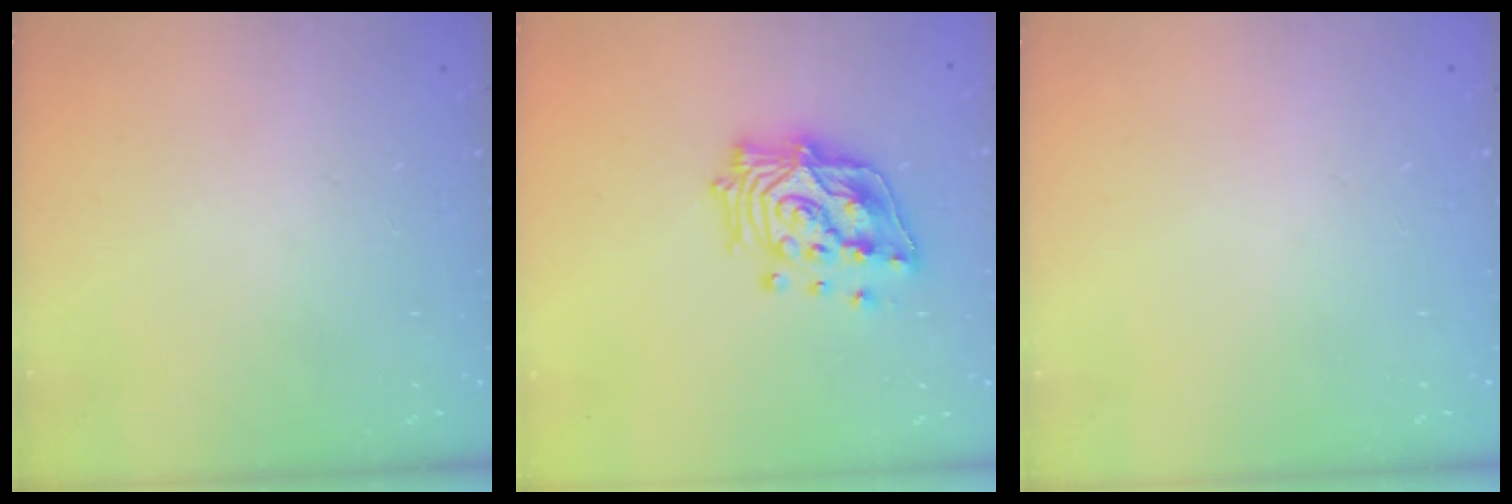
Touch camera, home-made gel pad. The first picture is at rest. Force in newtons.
{"total": 18.3, "press": 18.1, "slide": 2.4}
{"total": 0.0}